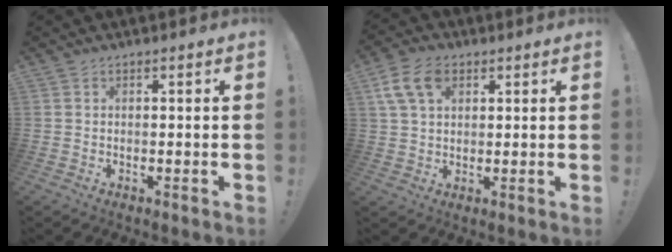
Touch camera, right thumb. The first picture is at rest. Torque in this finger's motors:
{"motor_torque": [-0.24, 0.43, 0.68, 0.11, 0.01]}